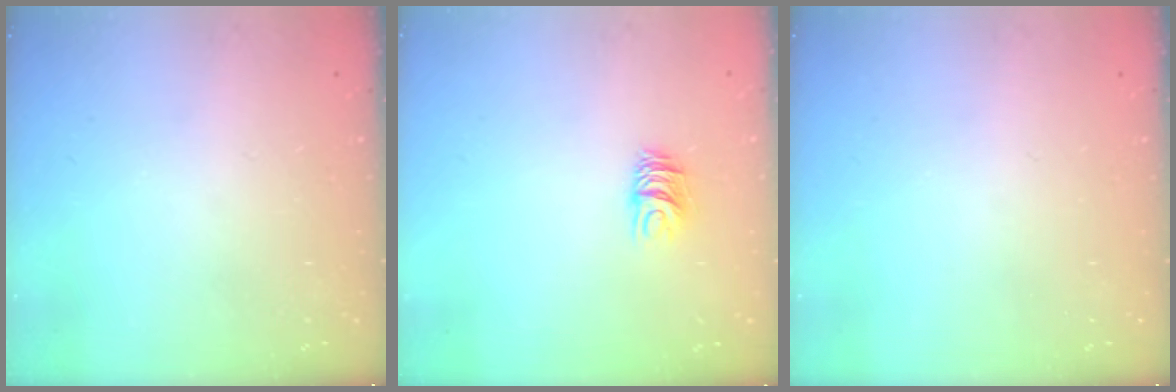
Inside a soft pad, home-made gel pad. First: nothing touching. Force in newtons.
{"total": 7.0, "press": 7.0, "slide": 0.5}
{"total": 0.0}